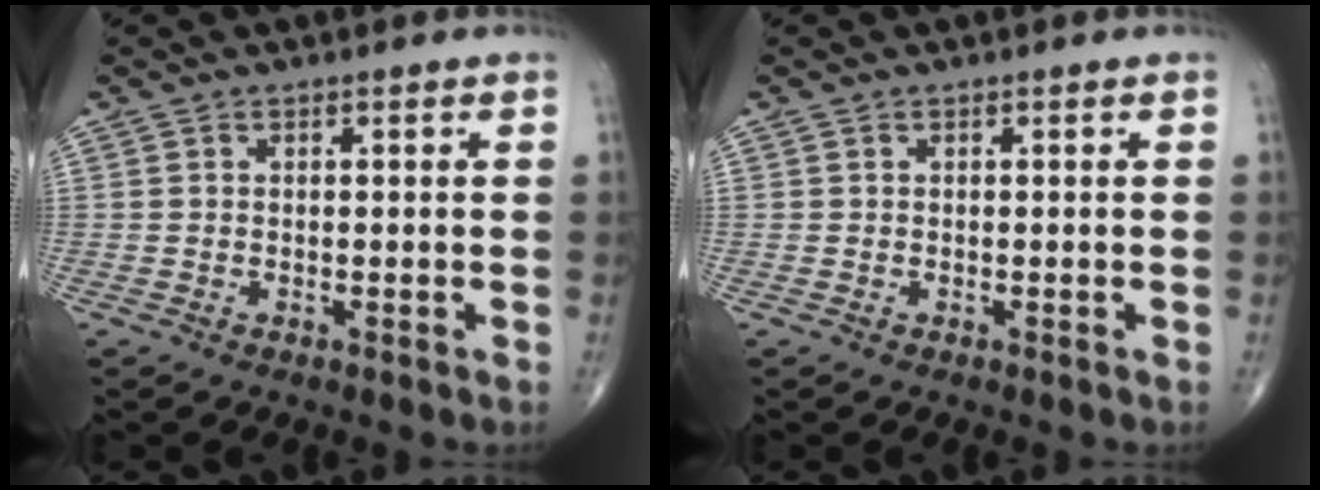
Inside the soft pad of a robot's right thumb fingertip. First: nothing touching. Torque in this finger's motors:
{"motor_torque": [0.28, -0.46, 0.01, 0.21, -0.02]}